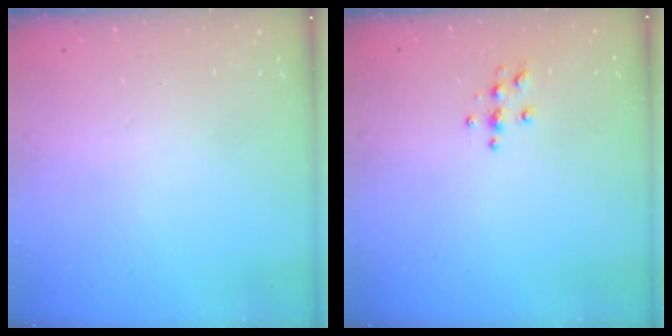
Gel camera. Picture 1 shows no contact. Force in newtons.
{"total": 3.9, "press": 3.8, "slide": 0.4}